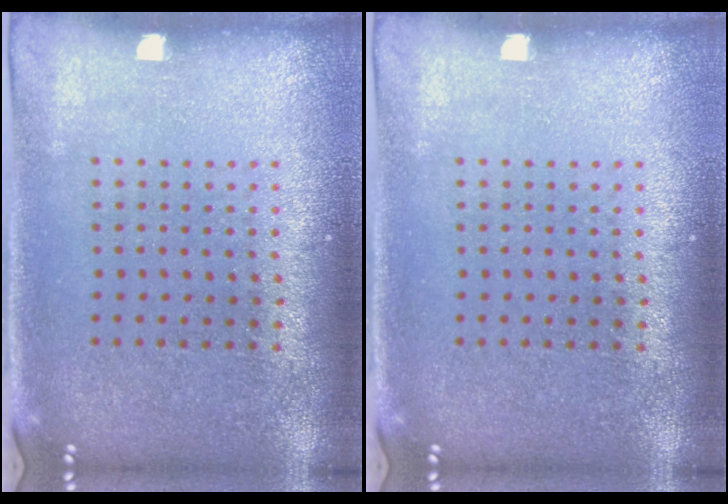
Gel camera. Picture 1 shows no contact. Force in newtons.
{"total": 0.0}